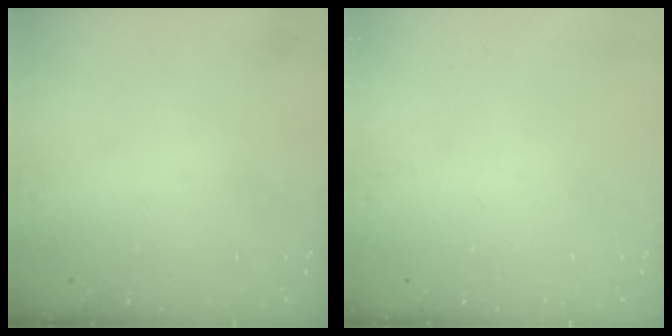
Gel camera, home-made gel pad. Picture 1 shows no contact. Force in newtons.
{"total": 0.0}